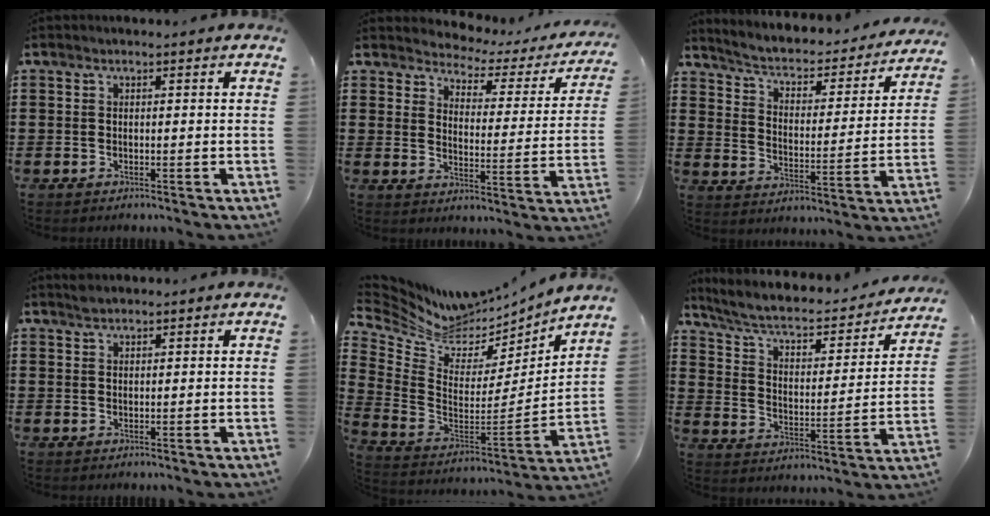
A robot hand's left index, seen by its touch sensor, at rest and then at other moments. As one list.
[{"total": 2.7, "force": [2.6, 0.6, 0.3], "torque": [-0.028, -0.026, 0.036]}, {"total": 3.0, "force": [2.2, 1.2, 1.6], "torque": [-0.047, -0.021, 0.025]}, {"total": 1.3, "force": [1.2, 0.3, 0.4], "torque": [-0.010, -0.001, 0.023]}, {"total": 6.6, "force": [5.6, 3.0, 1.8], "torque": [-0.075, -0.050, 0.095]}, {"total": 5.6, "force": [4.5, 1.6, 2.8], "torque": [-0.077, -0.032, 0.071]}]